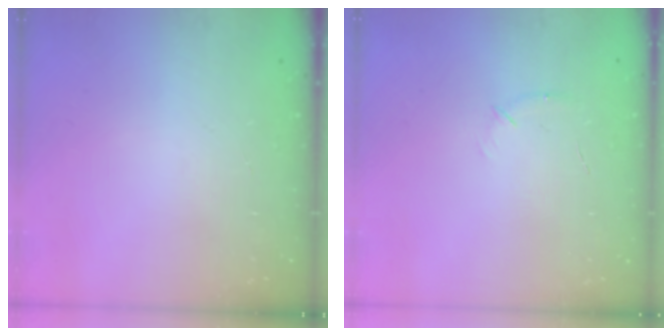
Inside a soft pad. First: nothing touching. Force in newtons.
{"total": 4.1, "press": 3.9, "slide": 1.2}